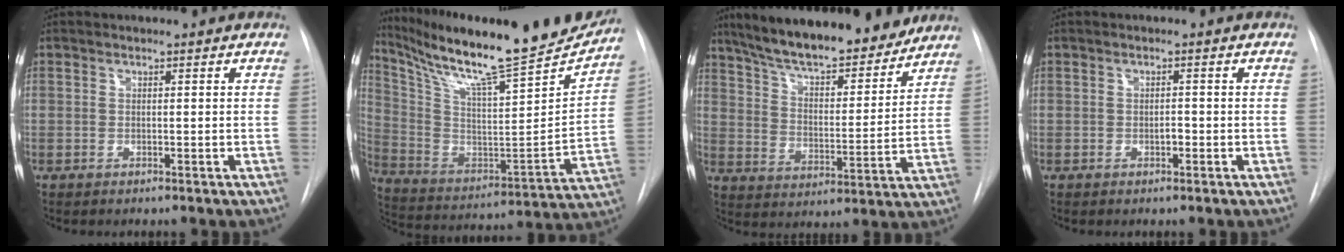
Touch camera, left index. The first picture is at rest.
{"total": 26.2, "force": [22.6, 2.1, 13.1], "torque": [-0.239, -0.044, 0.348]}
{"total": 20.6, "force": [17.6, 4.7, 9.7], "torque": [-0.157, 0.005, 0.266]}
{"total": 1.0, "force": [-0.4, 0.5, 0.8], "torque": [-0.012, 0.002, -0.007]}